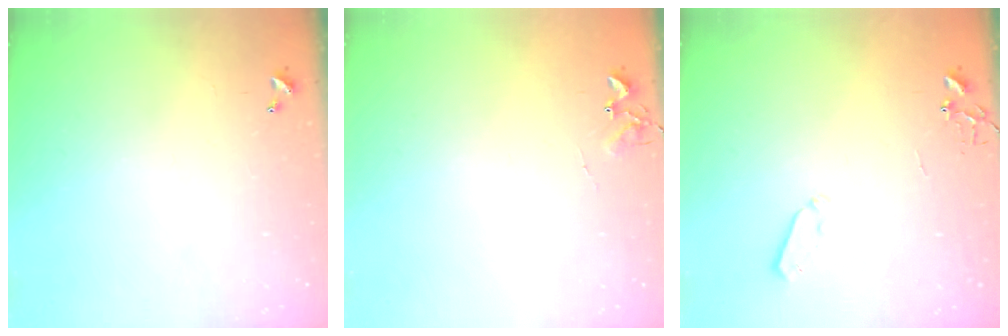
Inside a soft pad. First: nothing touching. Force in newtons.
{"total": 6.1, "press": 6.0, "slide": 0.6}
{"total": 4.0, "press": 3.9, "slide": 0.8}